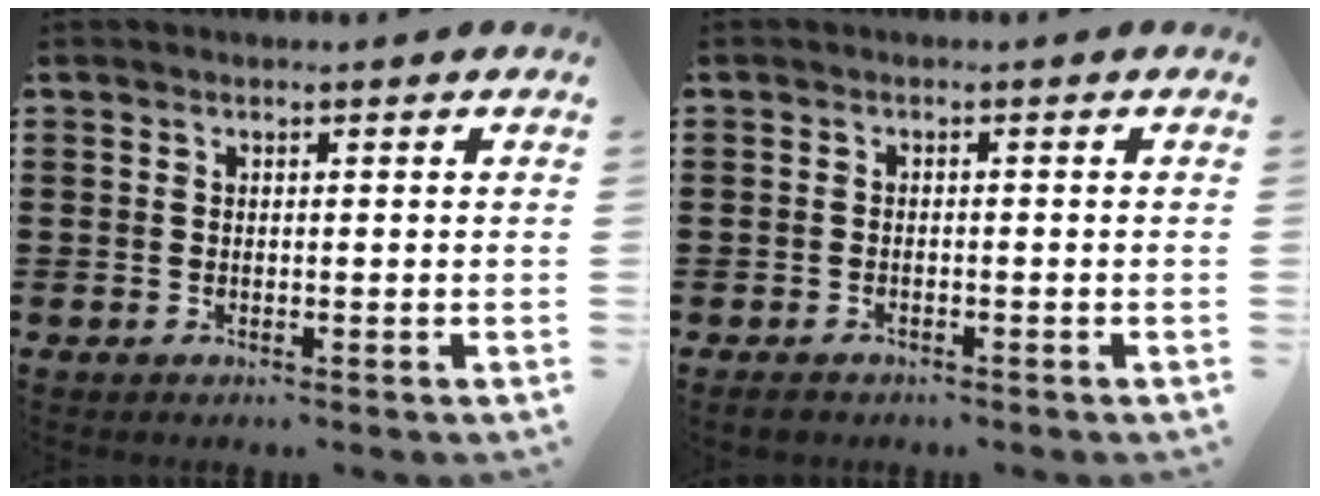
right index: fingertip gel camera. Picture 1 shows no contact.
{"total": 1.2, "force": [-1.1, 0.2, 0.3], "torque": [-0.009, -0.004, -0.021]}